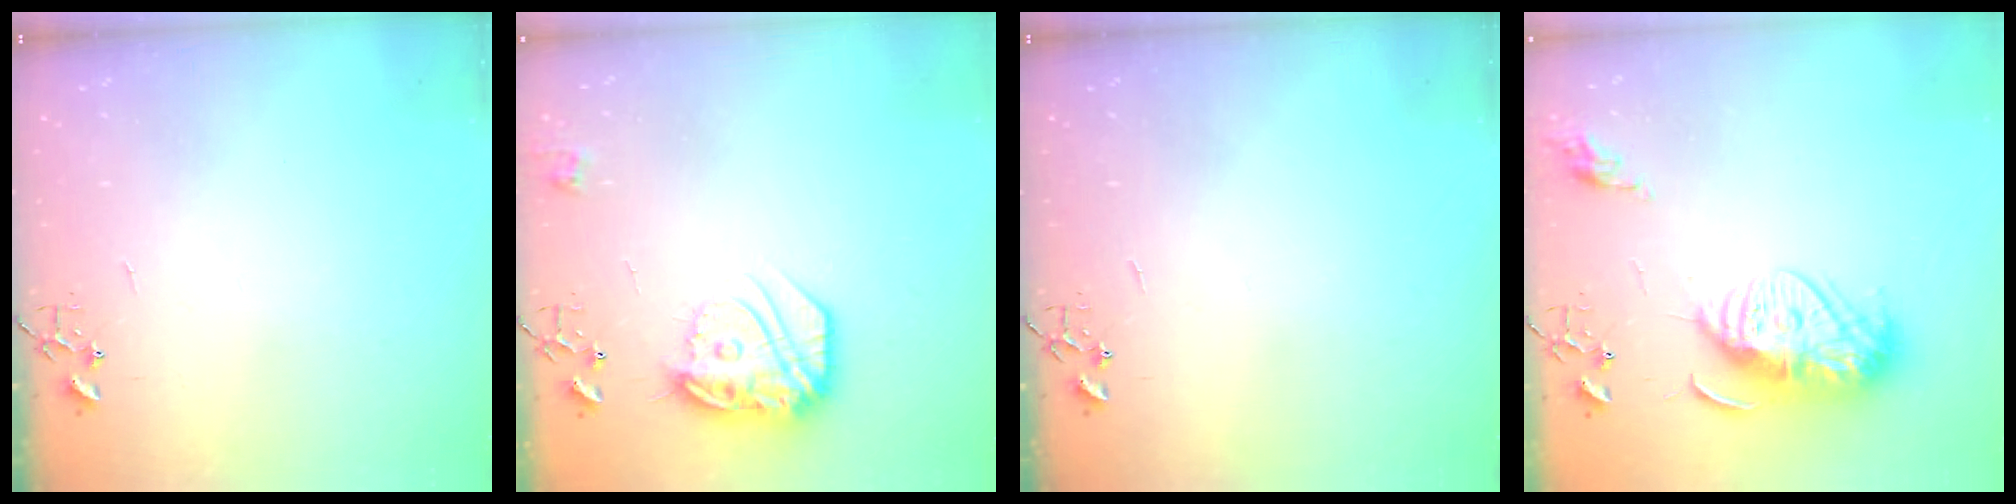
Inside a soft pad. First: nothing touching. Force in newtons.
{"total": 18.0, "press": 18.0, "slide": 1.3}
{"total": 0.0}
{"total": 15.5, "press": 15.4, "slide": 1.4}